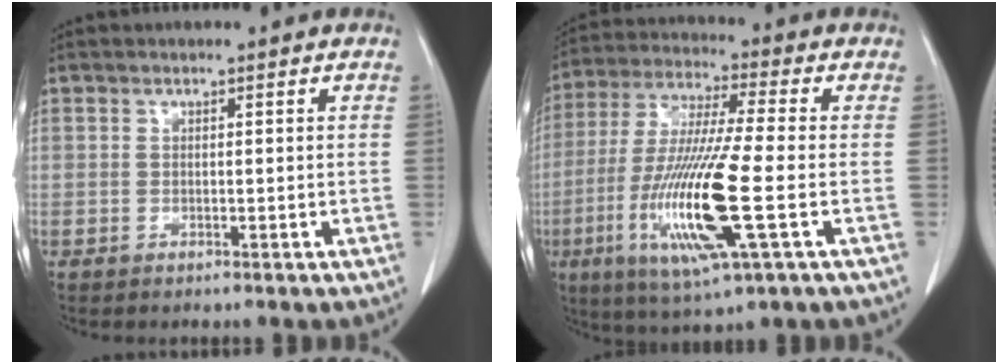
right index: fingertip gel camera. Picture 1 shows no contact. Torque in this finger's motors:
{"motor_torque": [2.14, 0.00, 1.05, 0.18]}